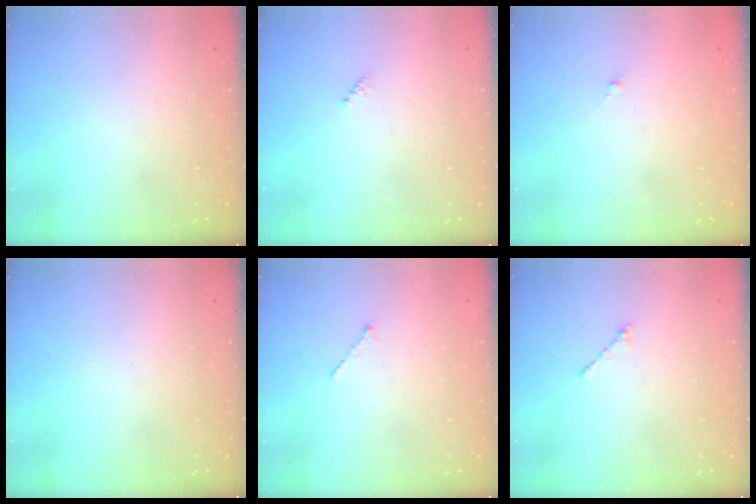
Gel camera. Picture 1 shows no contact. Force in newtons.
{"total": 2.3, "press": 2.2, "slide": 0.5}
{"total": 0.0}
{"total": 0.0}
{"total": 1.2, "press": 1.2, "slide": 0.4}
{"total": 1.0, "press": 0.9, "slide": 0.4}